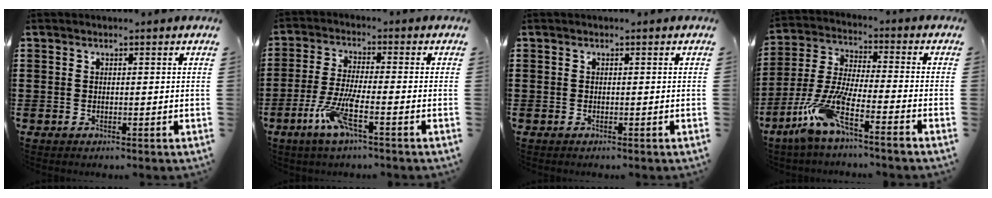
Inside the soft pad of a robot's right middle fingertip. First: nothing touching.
{"total": 7.1, "force": [-3.5, 1.1, 6.0], "torque": [-0.130, -0.010, -0.069]}
{"total": 0.0}
{"total": 9.2, "force": [-6.4, 0.7, 6.7], "torque": [-0.158, -0.021, -0.131]}